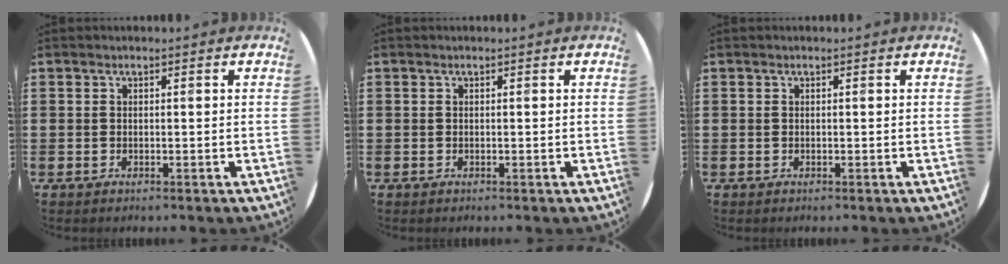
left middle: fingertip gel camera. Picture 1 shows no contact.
{"total": 0.0}
{"total": 0.0}